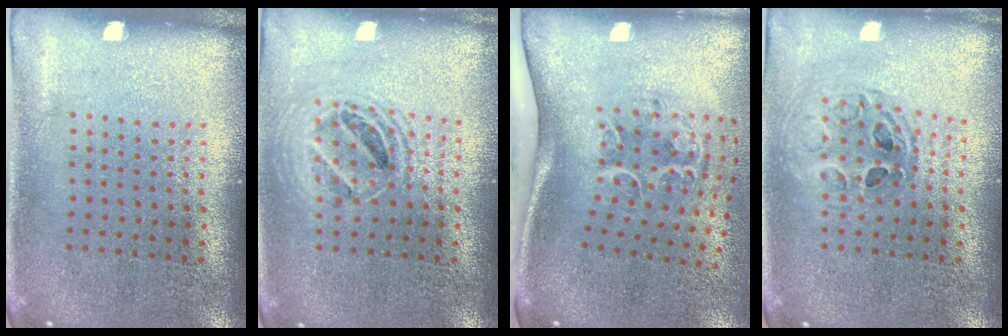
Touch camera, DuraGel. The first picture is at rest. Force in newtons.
{"total": 1.4, "press": 1.3, "slide": 0.6}
{"total": 2.1, "press": 1.3, "slide": 1.6}
{"total": 0.7, "press": 0.7, "slide": 0.1}